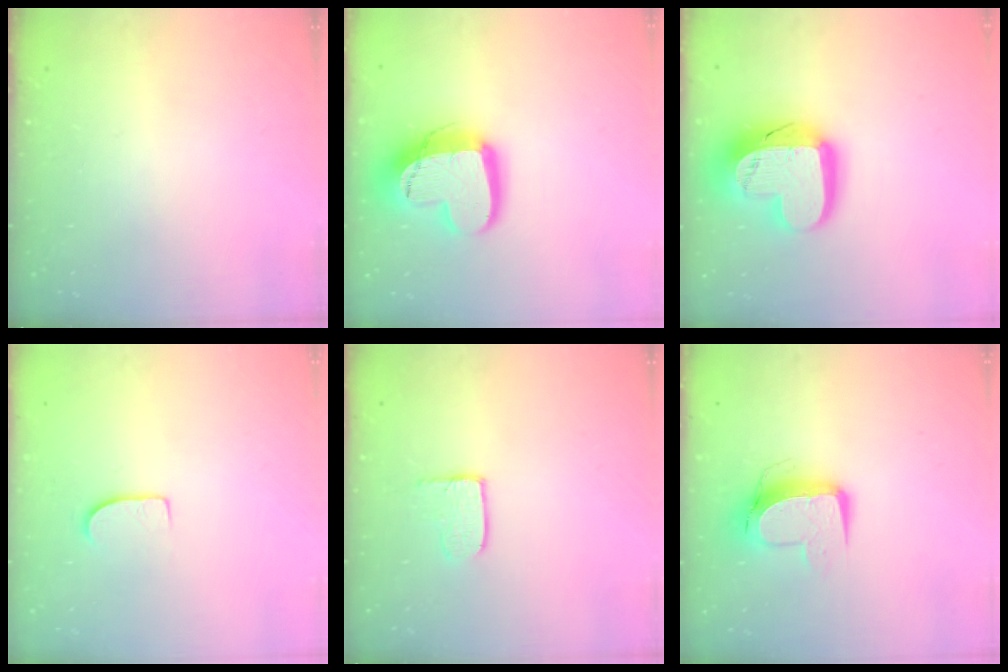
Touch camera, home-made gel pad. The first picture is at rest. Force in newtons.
{"total": 16.8, "press": 16.7, "slide": 1.5}
{"total": 18.9, "press": 18.8, "slide": 1.7}
{"total": 5.8, "press": 5.8, "slide": 0.5}
{"total": 3.9, "press": 3.9, "slide": 0.4}
{"total": 10.5, "press": 10.5, "slide": 0.7}